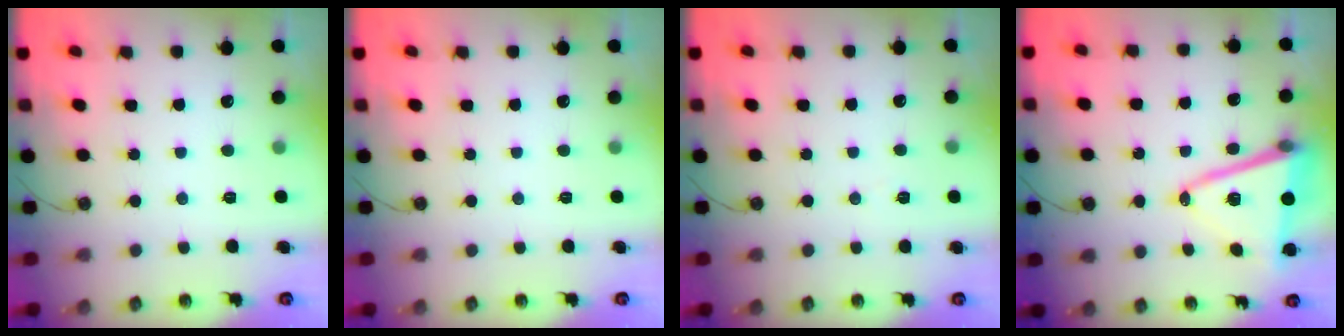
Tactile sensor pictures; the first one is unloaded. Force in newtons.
{"total": 0.0}
{"total": 5.0, "press": 2.6, "slide": 4.3}
{"total": 14.6, "press": 14.2, "slide": 3.4}